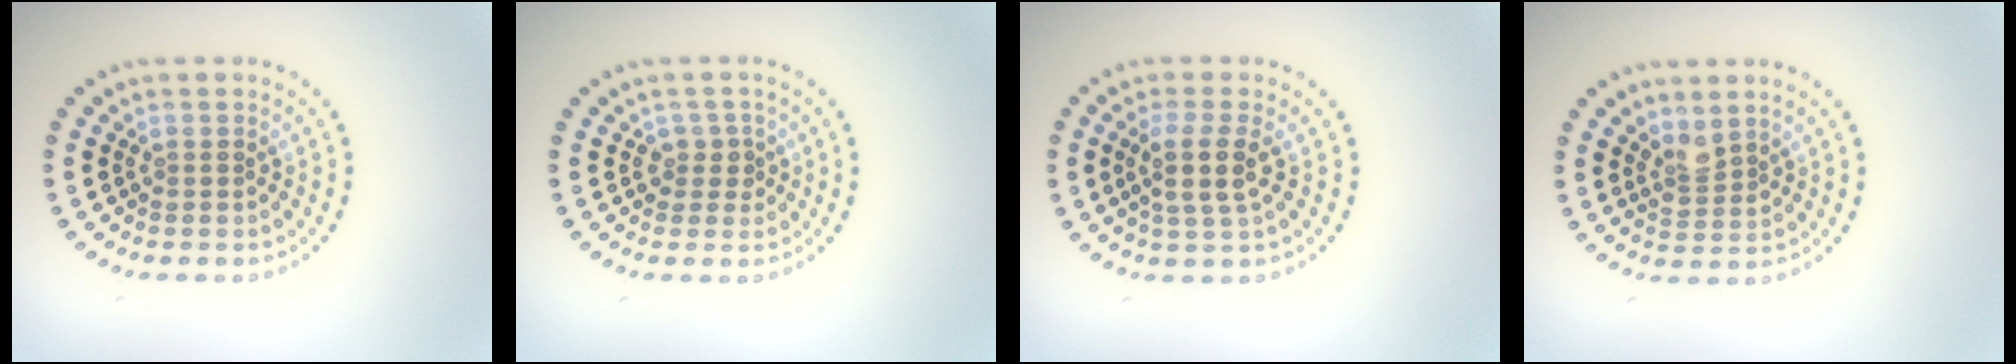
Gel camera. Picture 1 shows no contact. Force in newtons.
{"total": 1.6, "press": 1.3, "slide": 1.0}
{"total": 2.8, "press": 2.5, "slide": 1.4}
{"total": 1.8, "press": 1.5, "slide": 1.1}